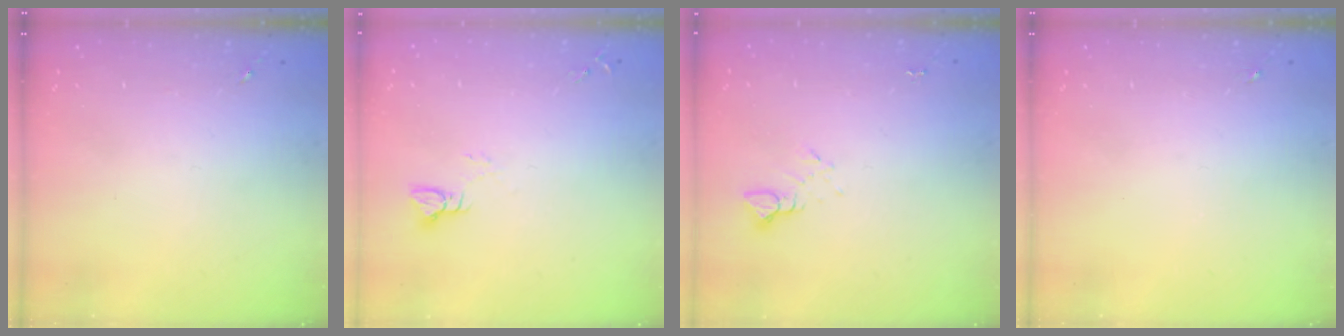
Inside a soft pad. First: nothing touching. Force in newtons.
{"total": 3.0, "press": 3.0, "slide": 0.3}
{"total": 4.0, "press": 4.0, "slide": 0.4}
{"total": 0.0}